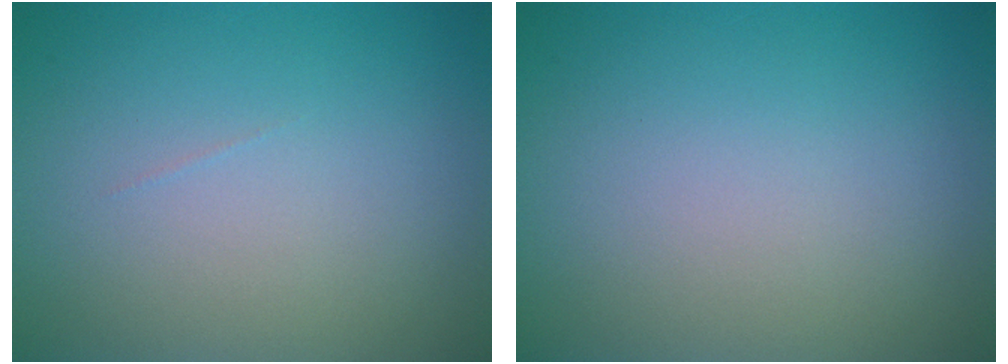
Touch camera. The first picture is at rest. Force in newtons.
{"total": 0.0}